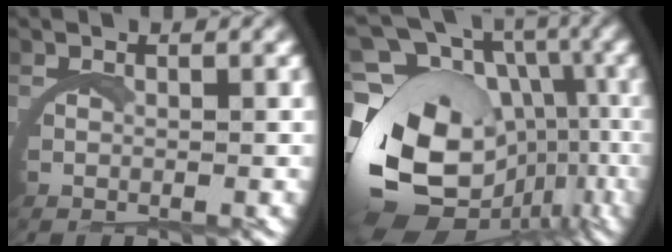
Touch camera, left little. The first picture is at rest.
{"total": 17.3, "force": [-2.5, 13.4, 10.6], "torque": [-0.205, -0.057, -0.029]}